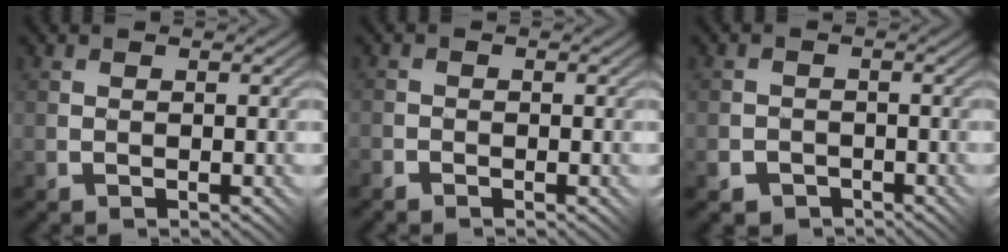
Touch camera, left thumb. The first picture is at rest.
{"total": 1.1, "force": [-1.0, 0.5, -0.1], "torque": [0.005, 0.002, -0.025]}
{"total": 2.3, "force": [-1.5, 1.7, 0.2], "torque": [-0.001, 0.003, -0.030]}